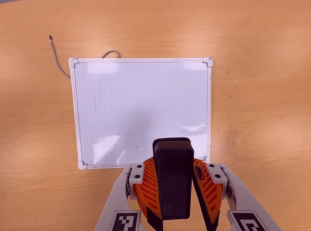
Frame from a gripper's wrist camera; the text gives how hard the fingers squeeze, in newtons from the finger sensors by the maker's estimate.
{"total": 9.0, "left": 9.1, "right": 9.0}